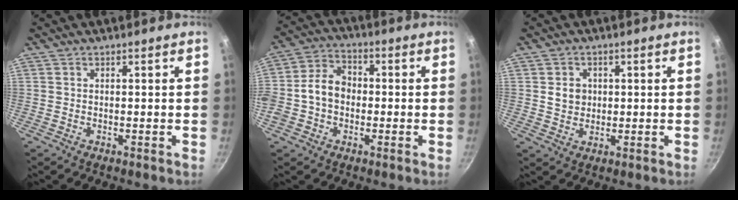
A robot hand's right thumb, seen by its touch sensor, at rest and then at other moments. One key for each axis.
{"total": 9.0, "fx": -1.1, "fy": 6.9, "fz": 5.7, "tx": -0.083, "ty": 0.028, "tz": -0.036}
{"total": 4.1, "fx": 0.6, "fy": 3.6, "fz": 1.9, "tx": -0.013, "ty": 0.002, "tz": 0.011}